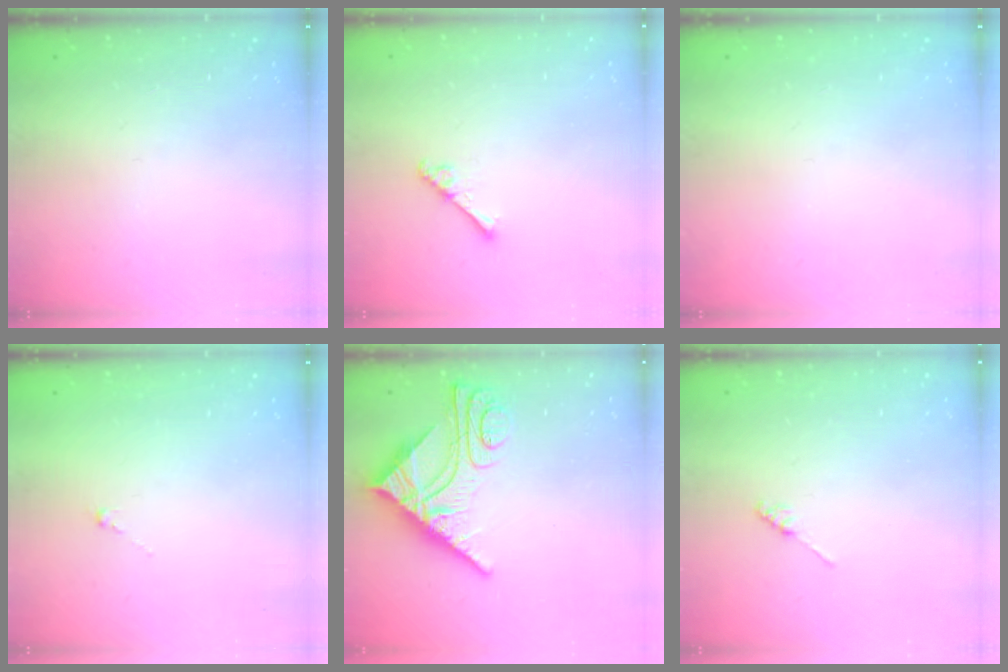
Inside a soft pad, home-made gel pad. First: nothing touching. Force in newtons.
{"total": 4.0, "press": 4.0, "slide": 0.5}
{"total": 0.0}
{"total": 0.0}
{"total": 11.8, "press": 11.7, "slide": 1.2}
{"total": 1.2, "press": 1.1, "slide": 0.3}